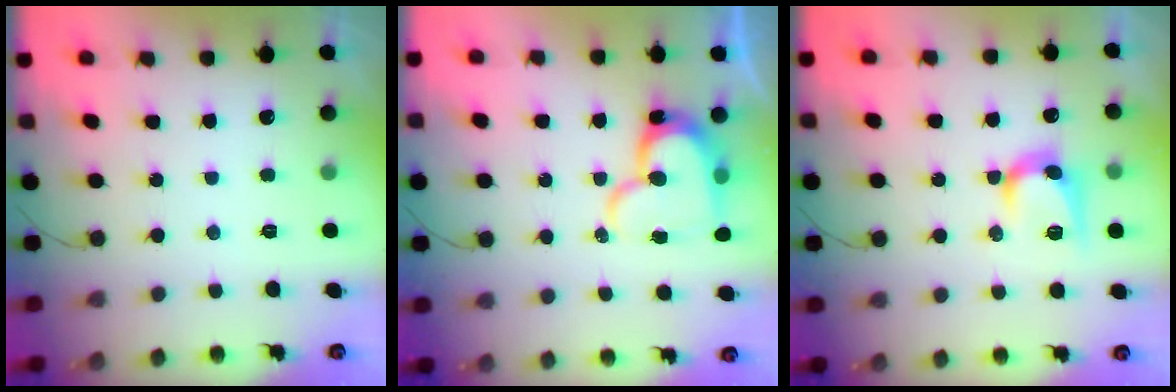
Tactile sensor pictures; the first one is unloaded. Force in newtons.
{"total": 16.2, "press": 16.1, "slide": 1.7}
{"total": 9.9, "press": 9.9, "slide": 0.3}